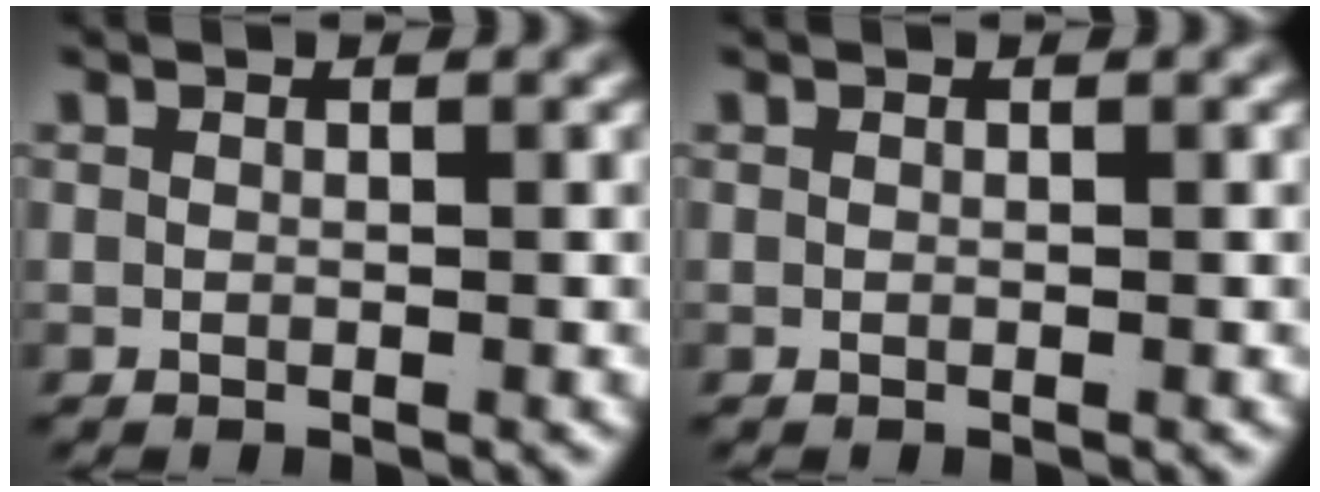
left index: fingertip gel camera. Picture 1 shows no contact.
{"total": 0.0}